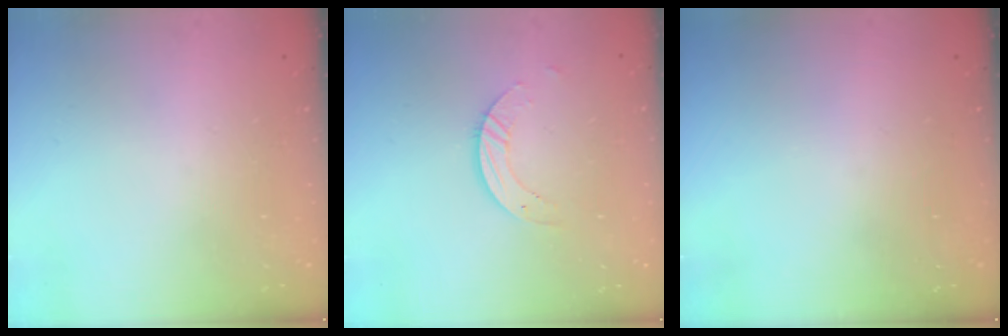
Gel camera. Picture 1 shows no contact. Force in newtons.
{"total": 4.6, "press": 4.6, "slide": 0.5}
{"total": 0.0}